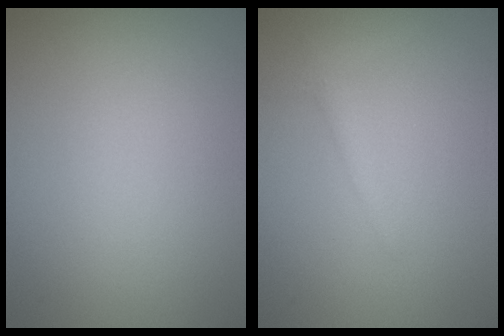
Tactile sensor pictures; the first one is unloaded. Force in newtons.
{"total": 1.4, "press": 1.4, "slide": 0.1}